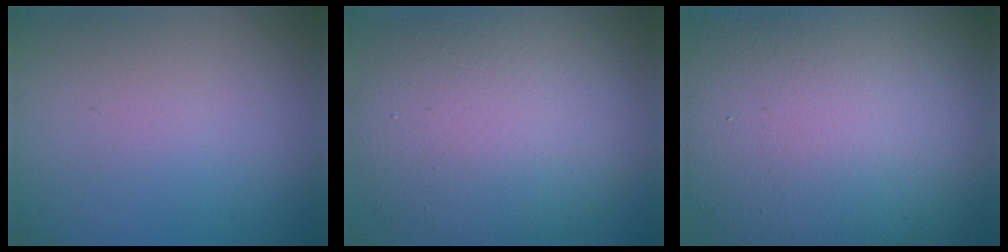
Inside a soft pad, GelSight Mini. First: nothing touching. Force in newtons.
{"total": 11.5, "press": 11.5, "slide": 0.3}
{"total": 17.8, "press": 17.7, "slide": 1.7}